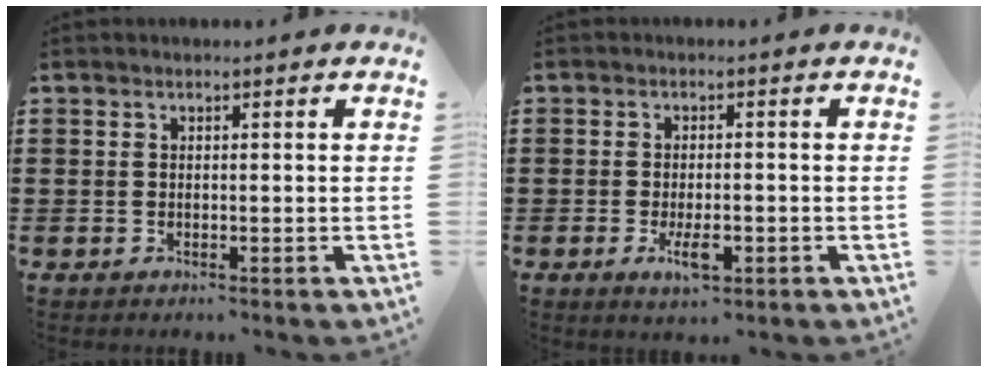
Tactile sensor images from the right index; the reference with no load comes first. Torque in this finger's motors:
{"motor_torque": [0.30, 0.10, 0.33, 0.06]}